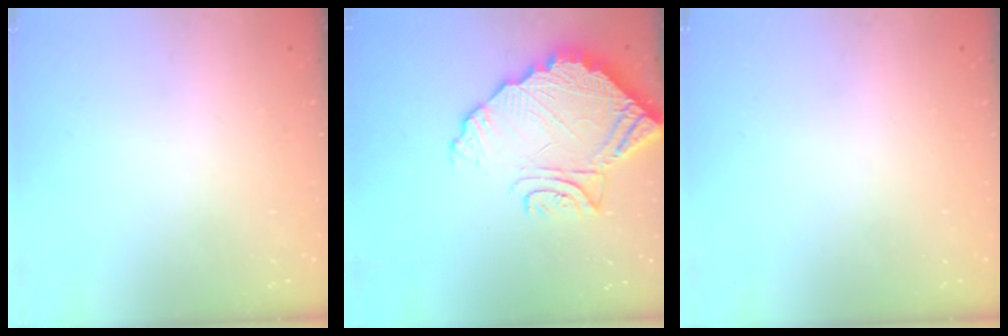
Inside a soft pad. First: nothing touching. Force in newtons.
{"total": 16.9, "press": 16.8, "slide": 1.4}
{"total": 0.0}